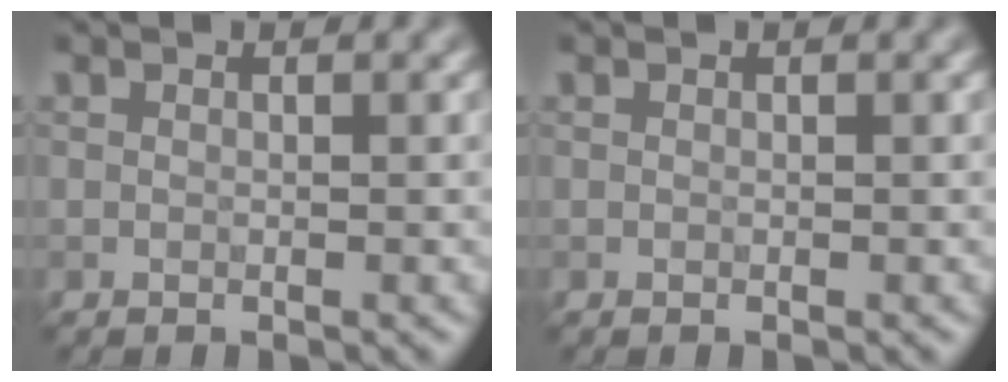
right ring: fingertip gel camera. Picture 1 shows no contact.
{"total": 0.0}